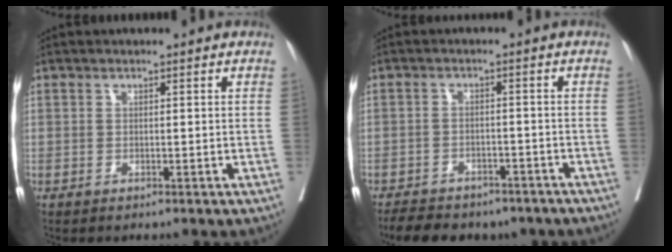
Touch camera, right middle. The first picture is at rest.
{"total": 13.1, "force": [-10.6, 5.7, 5.1], "torque": [-0.098, 0.000, -0.133]}